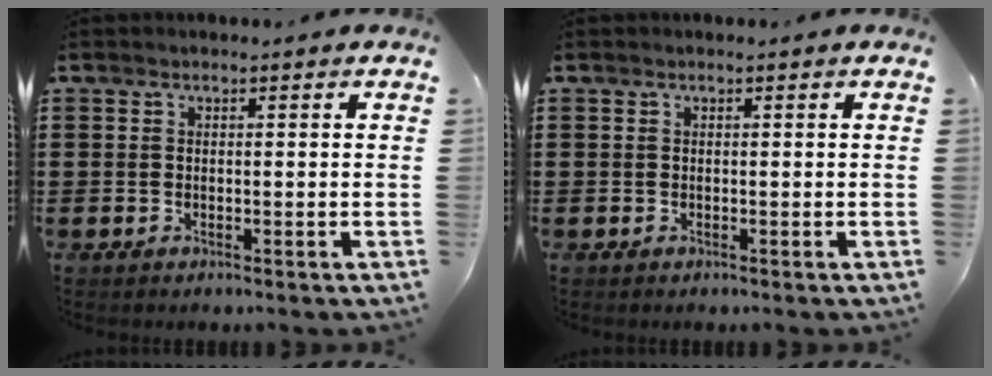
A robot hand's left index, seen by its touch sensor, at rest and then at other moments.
{"total": 0.0}